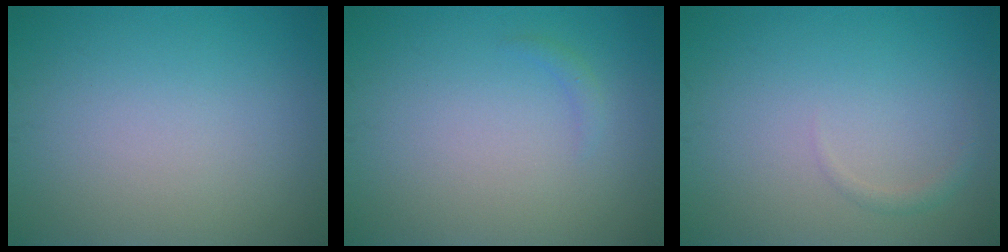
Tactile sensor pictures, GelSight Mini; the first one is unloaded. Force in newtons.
{"total": 0.7, "press": 0.7, "slide": 0.1}
{"total": 0.8, "press": 0.8, "slide": 0.0}